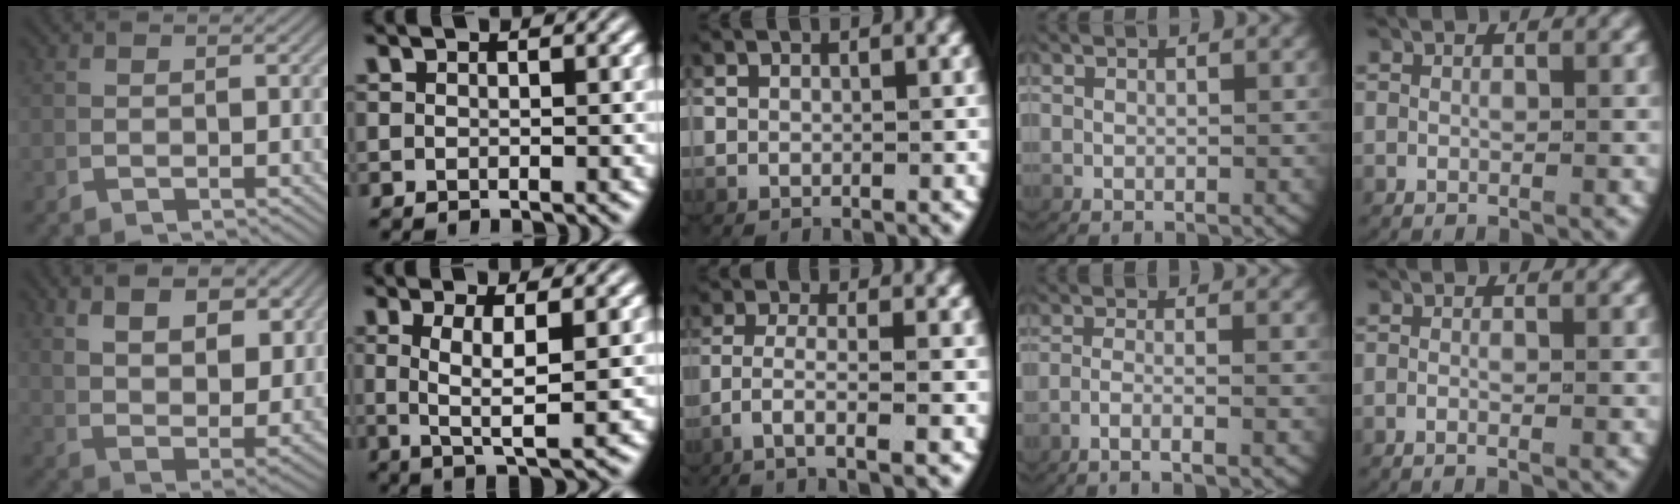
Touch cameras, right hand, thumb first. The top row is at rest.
{"thumb": {"total": 9.2, "force": [2.8, 5.4, 6.9], "torque": [-0.130, -0.036, 0.068]}, "index": {"total": 4.0, "force": [0.1, 0.0, 4.0], "torque": [-0.069, -0.017, 0.014]}, "middle": {"total": 4.2, "force": [-2.5, 0.6, 3.4], "torque": [-0.076, -0.015, -0.033]}, "ring": {"total": 2.8, "force": [-2.0, 0.2, 1.9], "torque": [-0.053, -0.010, -0.033]}, "little": {"total": 1.1, "force": [-0.9, 0.1, 0.5], "torque": [-0.019, -0.001, -0.016]}}